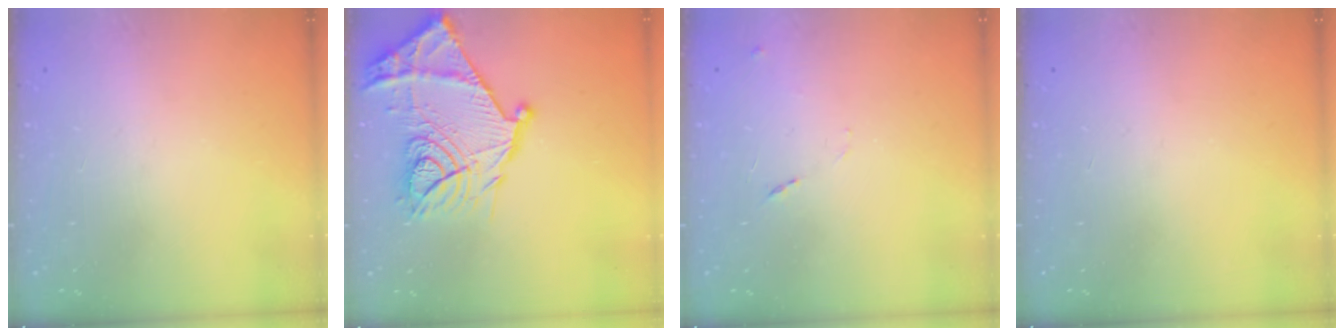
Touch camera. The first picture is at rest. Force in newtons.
{"total": 22.8, "press": 22.7, "slide": 1.7}
{"total": 7.6, "press": 7.6, "slide": 0.9}
{"total": 0.0}